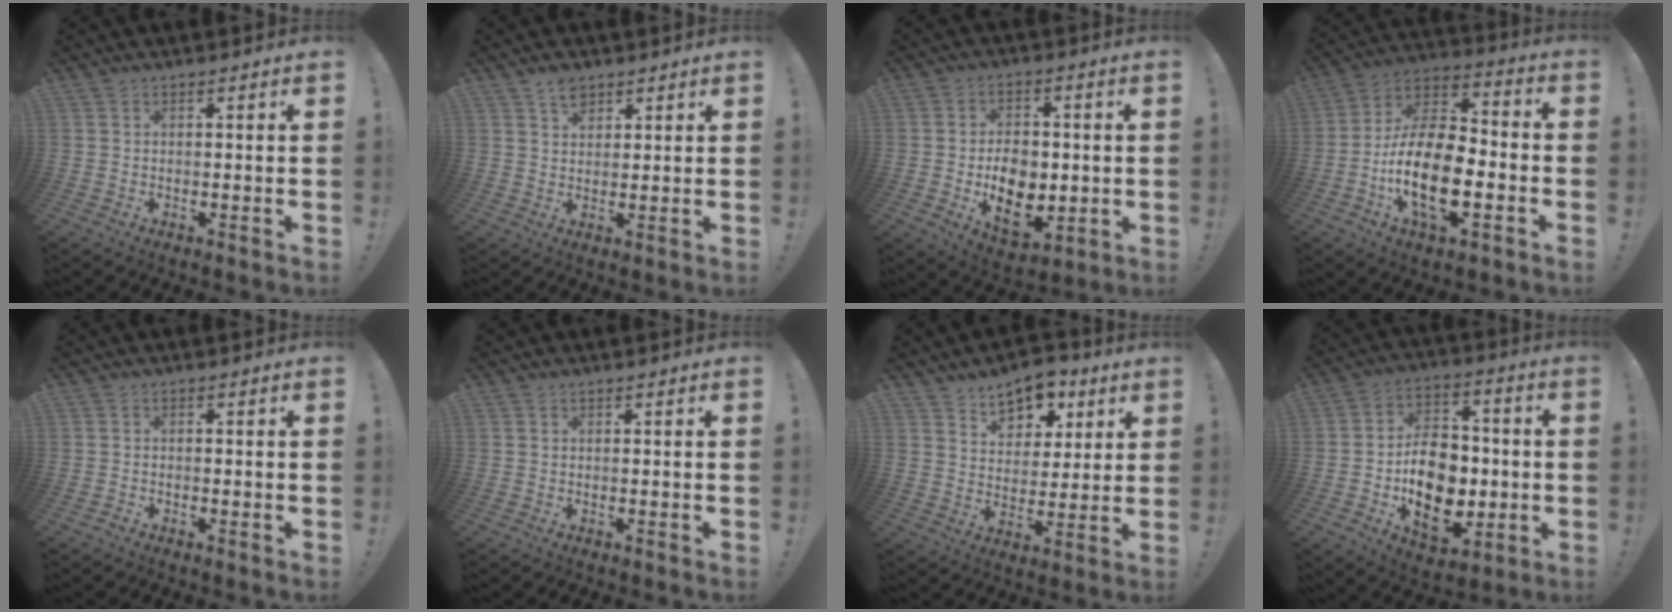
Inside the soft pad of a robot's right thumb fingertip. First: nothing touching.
{"total": 4.3, "force": [3.0, 2.5, 1.8], "torque": [-0.020, -0.013, 0.052]}
{"total": 12.9, "force": [-1.9, 9.5, 8.5], "torque": [-0.131, -0.003, -0.028]}
{"total": 20.2, "force": [-6.4, 10.5, 16.0], "torque": [-0.317, 0.025, -0.106]}
{"total": 1.2, "force": [-1.1, 0.2, 0.5], "torque": [-0.014, 0.004, -0.018]}
{"total": 0.0}
{"total": 9.9, "force": [6.6, 6.5, 3.5], "torque": [-0.048, -0.041, 0.125]}
{"total": 18.3, "force": [-3.4, 13.0, 12.5], "torque": [-0.213, 0.014, -0.044]}